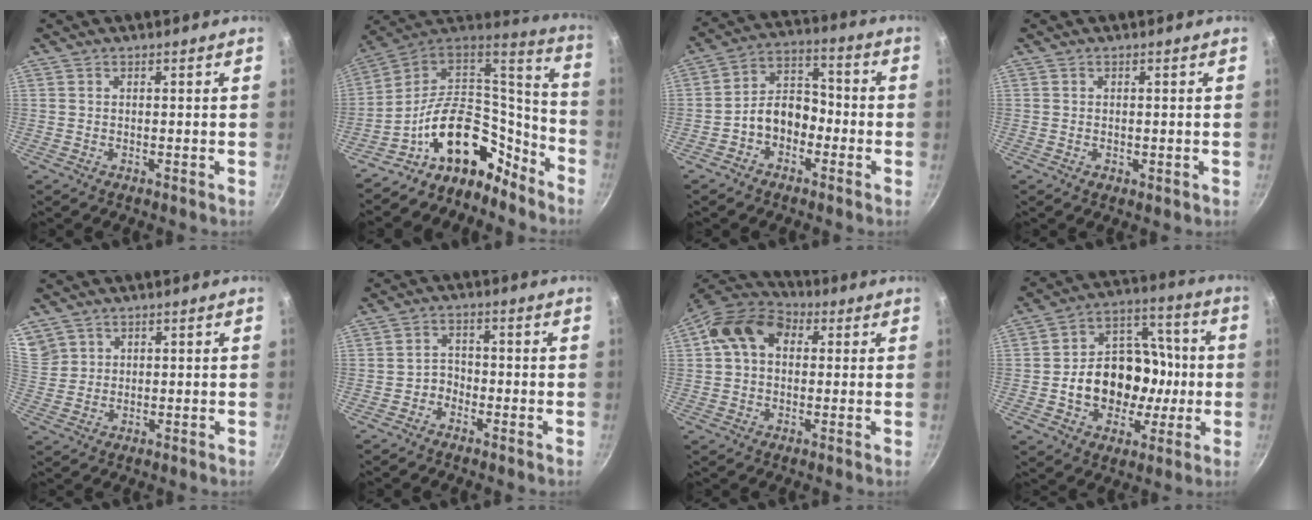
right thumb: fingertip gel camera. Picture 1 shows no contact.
{"total": 20.1, "force": [-10.6, 12.6, 11.4], "torque": [-0.139, 0.105, -0.176]}
{"total": 8.7, "force": [-3.0, 6.2, 5.2], "torque": [-0.048, 0.050, -0.065]}
{"total": 1.3, "force": [-0.2, 0.9, 1.0], "torque": [-0.011, -0.002, -0.002]}
{"total": 6.7, "force": [4.1, 5.1, 1.6], "torque": [-0.011, 0.005, 0.091]}
{"total": 2.9, "force": [-1.7, 2.1, 0.8], "torque": [0.006, 0.023, -0.035]}
{"total": 12.5, "force": [2.5, 9.2, 8.0], "torque": [-0.117, 0.029, 0.022]}
{"total": 18.2, "force": [-2.3, 14.2, 11.2], "torque": [-0.142, 0.046, -0.035]}